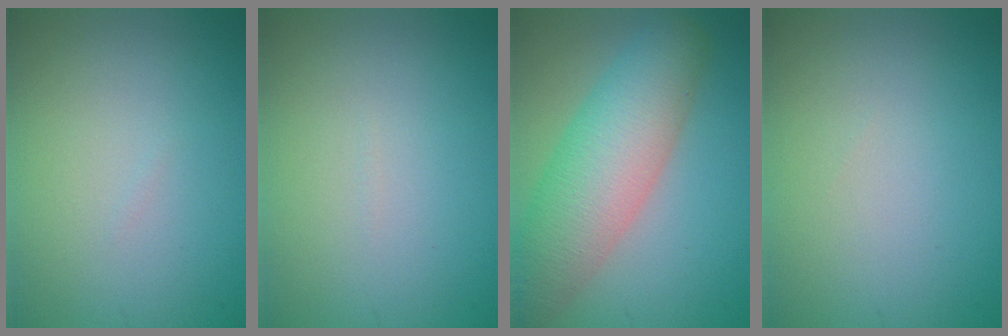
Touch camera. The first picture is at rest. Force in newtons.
{"total": 0.0}
{"total": 8.0, "press": 8.0, "slide": 0.3}
{"total": 0.0}